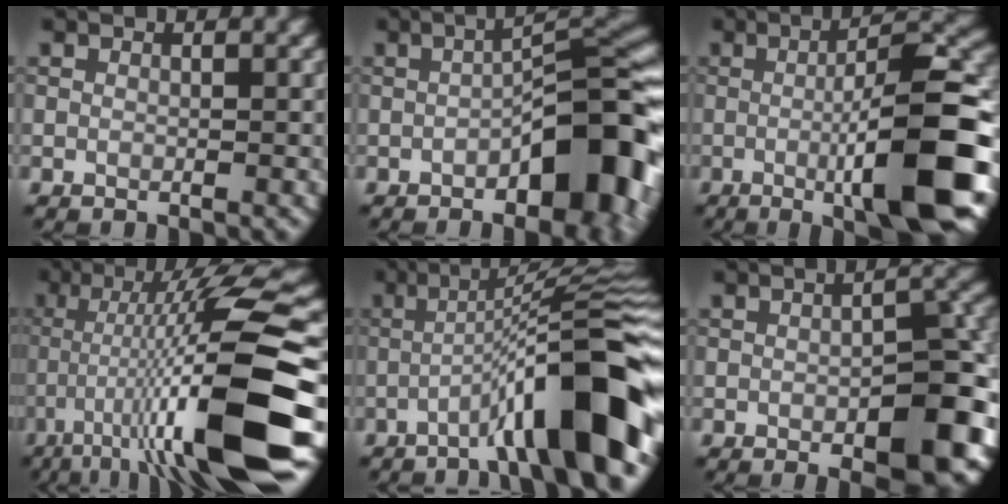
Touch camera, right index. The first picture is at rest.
{"total": 10.9, "force": [-3.6, 4.0, 9.5], "torque": [-0.107, 0.018, -0.056]}
{"total": 13.2, "force": [-2.4, 2.7, 12.6], "torque": [-0.171, 0.006, -0.041]}
{"total": 14.4, "force": [-4.7, 2.1, 13.4], "torque": [-0.210, 0.014, -0.072]}
{"total": 11.3, "force": [-4.6, 1.4, 10.2], "torque": [-0.134, 0.030, -0.076]}
{"total": 9.2, "force": [-3.2, 3.6, 7.8], "torque": [-0.094, 0.002, -0.042]}